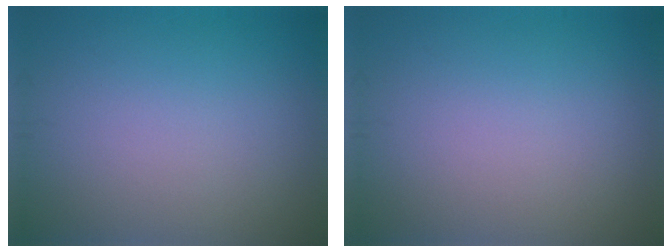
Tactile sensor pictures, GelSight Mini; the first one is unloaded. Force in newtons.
{"total": 0.0}